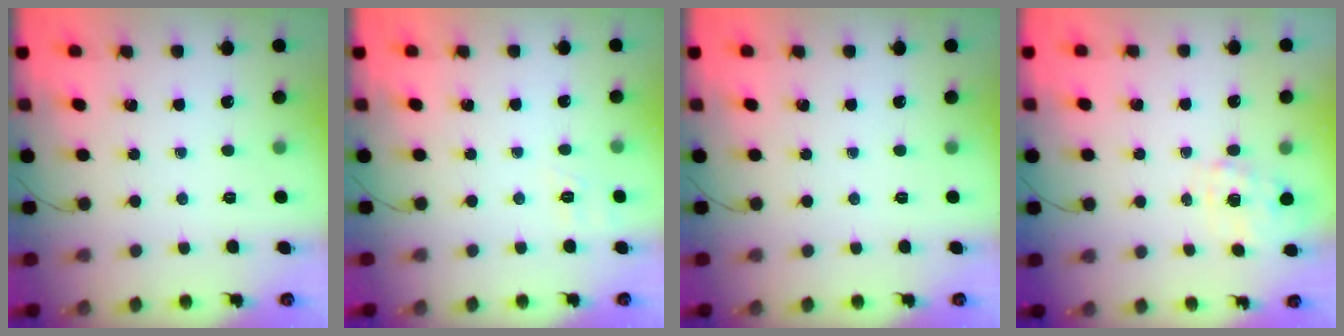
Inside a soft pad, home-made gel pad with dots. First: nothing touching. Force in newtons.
{"total": 7.6, "press": 7.4, "slide": 1.9}
{"total": 0.0}
{"total": 1.2, "press": 1.1, "slide": 0.5}